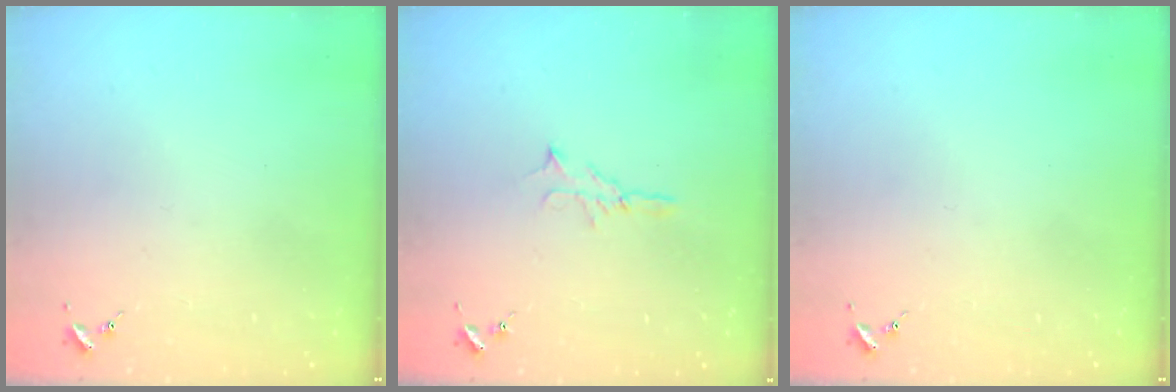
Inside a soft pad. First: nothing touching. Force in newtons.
{"total": 4.7, "press": 4.7, "slide": 0.5}
{"total": 0.0}